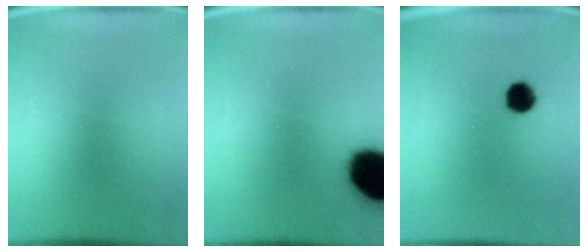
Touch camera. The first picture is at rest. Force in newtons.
{"total": 19.6}
{"total": 5.3}